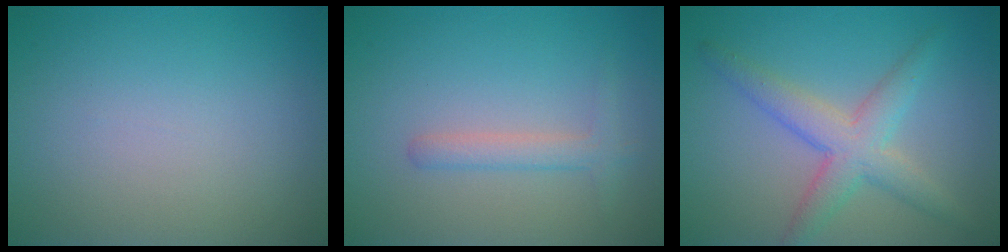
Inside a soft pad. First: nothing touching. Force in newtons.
{"total": 1.8, "press": 1.8, "slide": 0.1}
{"total": 4.3, "press": 4.2, "slide": 0.1}